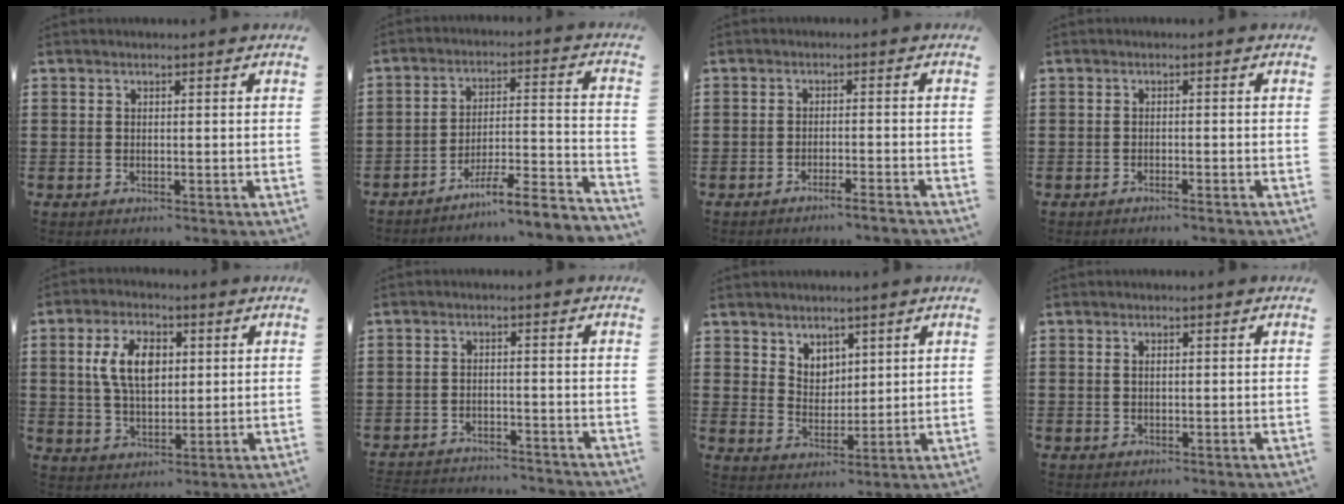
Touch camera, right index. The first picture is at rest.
{"total": 6.4, "force": [-5.4, 0.4, 3.5], "torque": [-0.055, -0.010, -0.105]}
{"total": 2.3, "force": [-2.1, -0.5, 1.0], "torque": [-0.016, -0.001, -0.040]}
{"total": 1.0, "force": [-0.9, -0.2, 0.4], "torque": [-0.008, 0.000, -0.018]}
{"total": 8.3, "force": [1.9, 5.0, 6.4], "torque": [-0.145, 0.010, 0.026]}
{"total": 2.8, "force": [-2.8, 0.1, 0.0], "torque": [-0.006, 0.000, -0.060]}
{"total": 4.6, "force": [3.4, 3.0, 0.3], "torque": [-0.022, 0.000, 0.065]}
{"total": 1.0, "force": [0.2, 0.5, 0.9], "torque": [-0.019, 0.003, 0.003]}